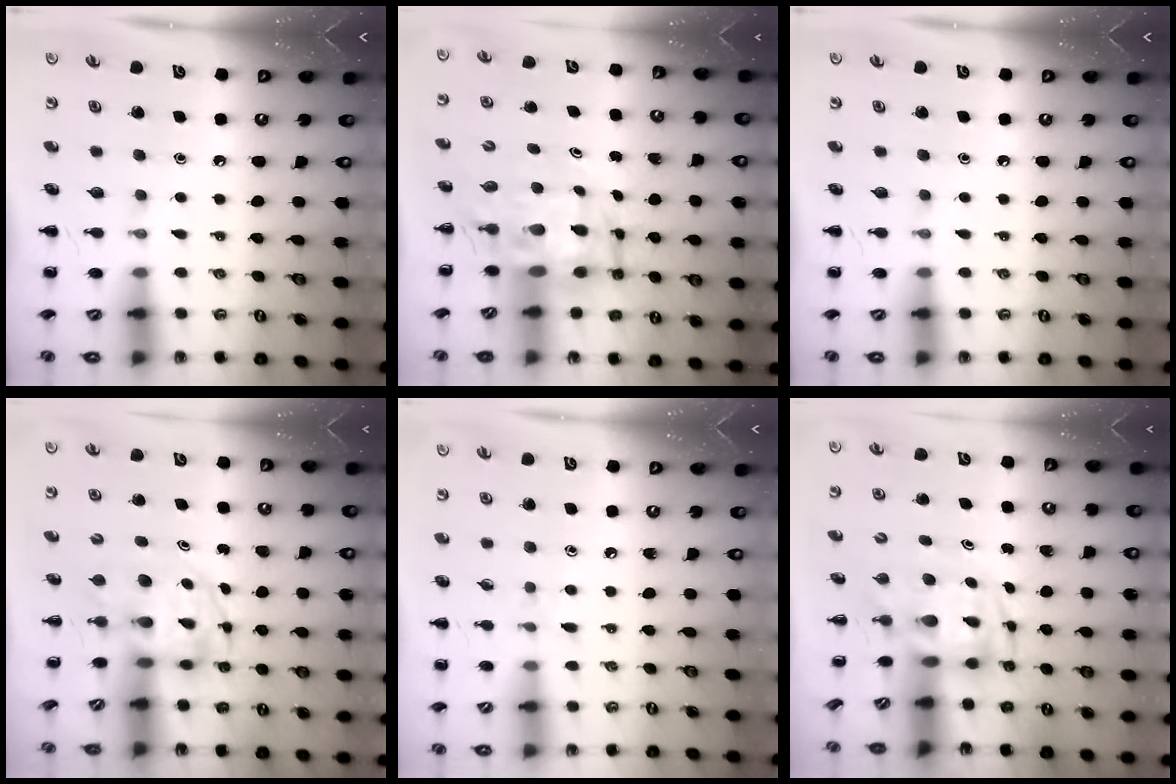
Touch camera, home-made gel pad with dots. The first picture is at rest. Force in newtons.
{"total": 7.2, "press": 6.9, "slide": 2.1}
{"total": 0.0}
{"total": 3.7, "press": 3.7, "slide": 0.5}
{"total": 5.4, "press": 4.9, "slide": 2.3}
{"total": 3.5, "press": 3.4, "slide": 0.7}